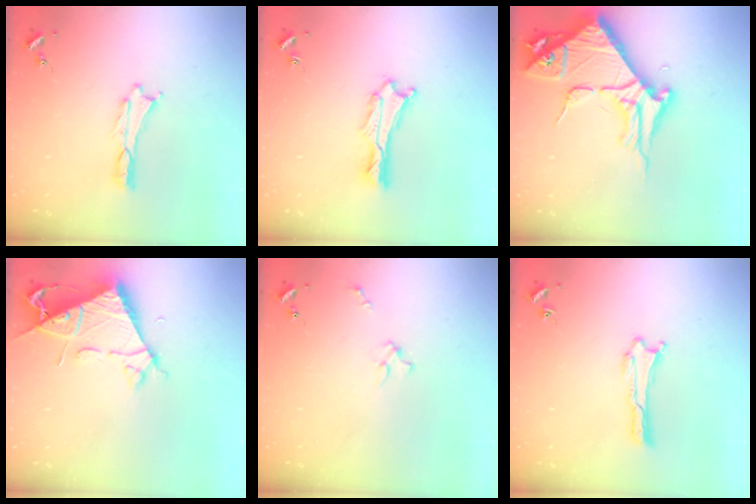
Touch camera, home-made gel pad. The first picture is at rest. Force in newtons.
{"total": 1.1, "press": 1.1, "slide": 0.2}
{"total": 9.5, "press": 9.5, "slide": 1.1}
{"total": 7.2, "press": 7.2, "slide": 0.7}
{"total": 2.0, "press": 2.0, "slide": 0.2}
{"total": 0.0}